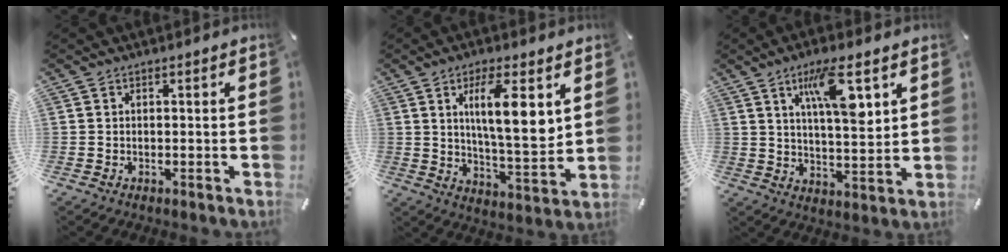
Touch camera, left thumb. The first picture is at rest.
{"total": 13.0, "force": [5.0, 3.6, 11.4], "torque": [-0.189, -0.019, 0.077]}
{"total": 11.0, "force": [5.8, 3.1, 8.8], "torque": [-0.152, -0.018, 0.096]}